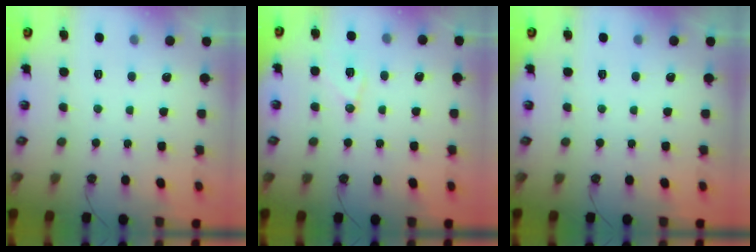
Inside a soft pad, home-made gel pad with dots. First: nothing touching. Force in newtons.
{"total": 9.2, "press": 9.2, "slide": 1.0}
{"total": 0.0}